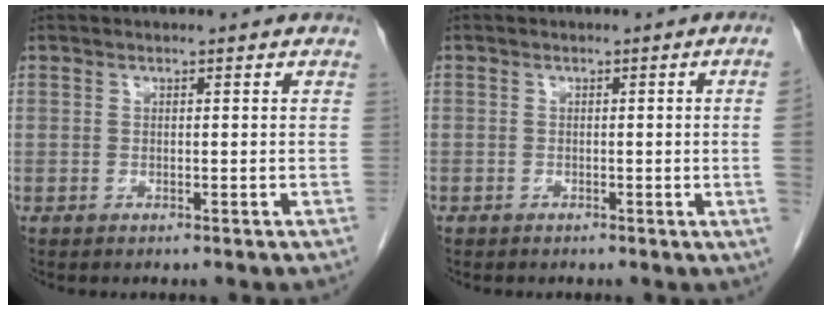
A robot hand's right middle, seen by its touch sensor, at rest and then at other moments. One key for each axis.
{"total": 2.9, "fx": -0.3, "fy": -1.1, "fz": 2.6, "tx": -0.027, "ty": -0.002, "tz": -0.003}